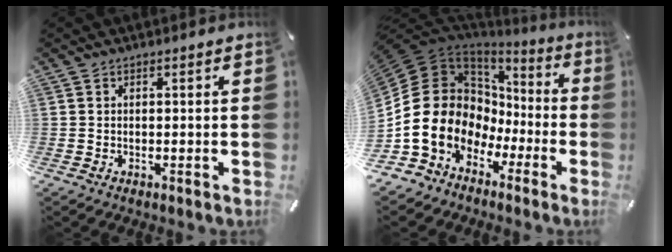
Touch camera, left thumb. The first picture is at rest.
{"total": 18.1, "force": [-2.7, 15.4, 9.2], "torque": [-0.204, -0.015, -0.031]}